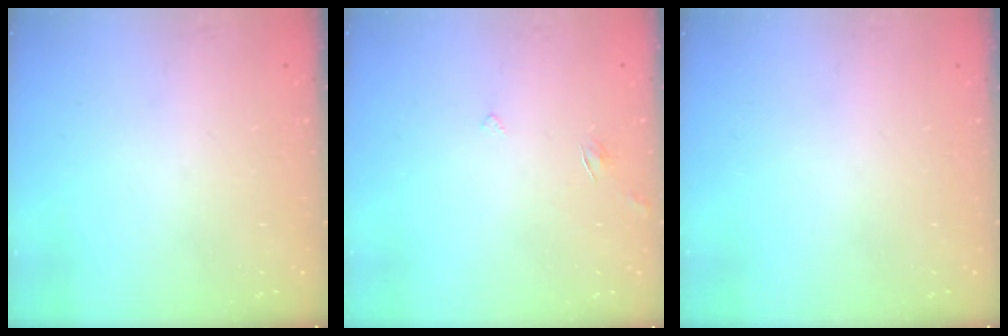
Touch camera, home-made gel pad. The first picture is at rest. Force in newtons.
{"total": 2.8, "press": 2.8, "slide": 0.3}
{"total": 0.0}